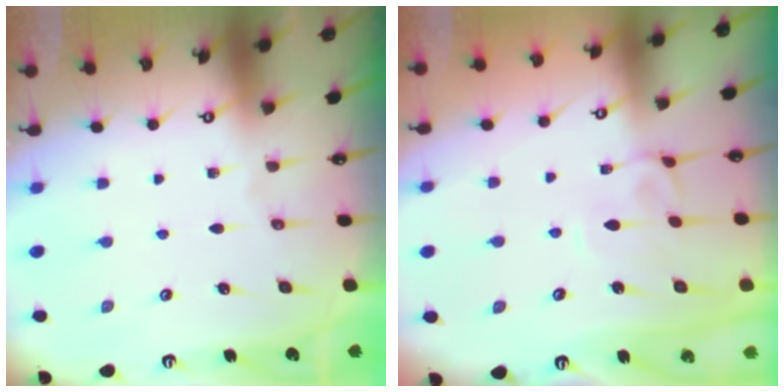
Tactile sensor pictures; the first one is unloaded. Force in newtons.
{"total": 3.0, "press": 3.0, "slide": 0.4}